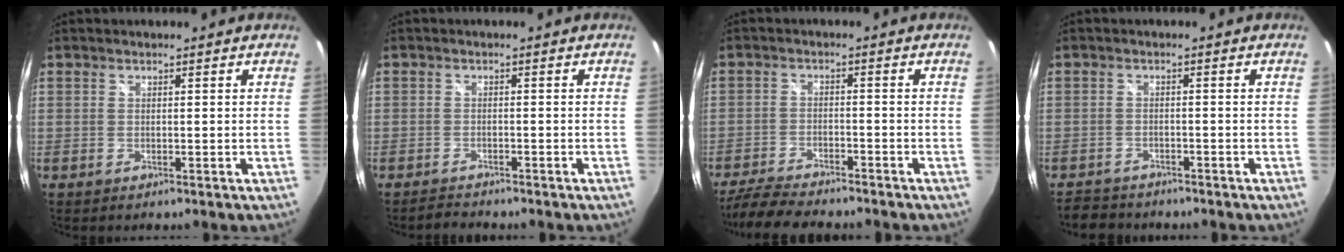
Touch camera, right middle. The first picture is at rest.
{"total": 1.8, "force": [-1.7, 0.4, -0.2], "torque": [-0.007, 0.003, -0.033]}
{"total": 9.9, "force": [-8.8, 1.6, 4.2], "torque": [-0.105, -0.020, -0.148]}
{"total": 5.1, "force": [-4.5, 2.2, 0.8], "torque": [-0.034, -0.005, -0.076]}